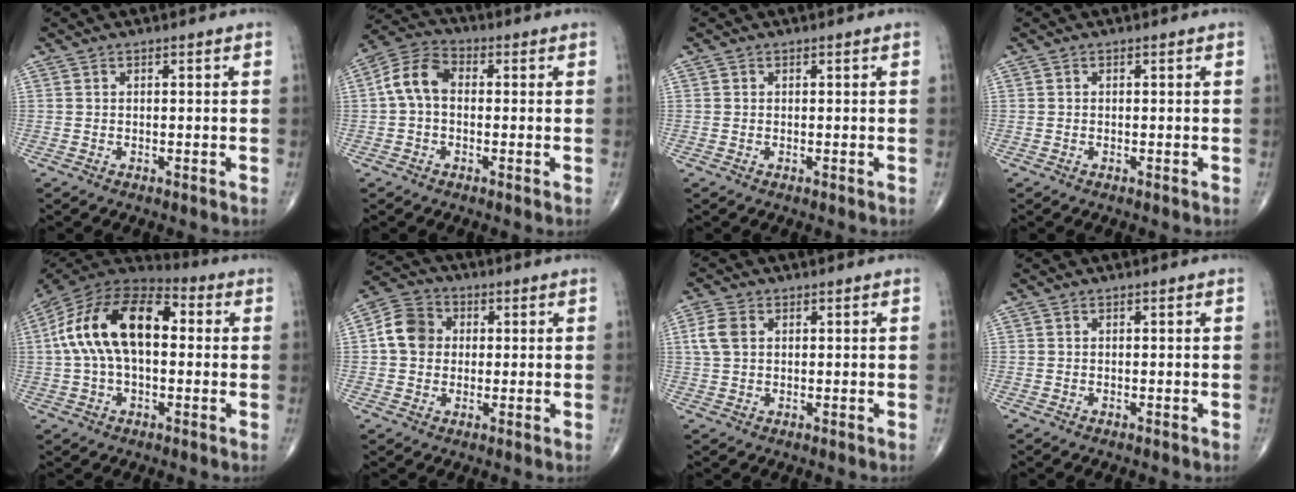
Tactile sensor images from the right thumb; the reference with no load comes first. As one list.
[{"total": 7.8, "force": [0.2, 5.3, 5.8], "torque": [-0.107, 0.026, -0.006]}, {"total": 0.0}, {"total": 0.0}, {"total": 19.7, "force": [2.2, 11.0, 16.1], "torque": [-0.293, 0.042, 0.029]}, {"total": 8.0, "force": [0.7, 6.8, 4.1], "torque": [-0.060, 0.016, 0.003]}, {"total": 4.5, "force": [1.1, 3.1, 3.0], "torque": [-0.069, 0.007, 0.021]}, {"total": 0.0}]